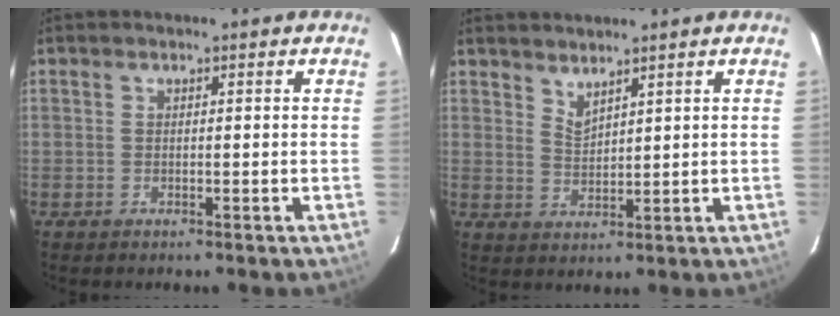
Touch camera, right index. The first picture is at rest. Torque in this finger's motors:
{"motor_torque": [0.00, 0.26, -0.05, 0.00]}